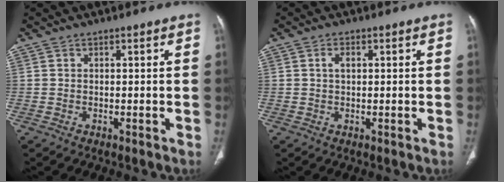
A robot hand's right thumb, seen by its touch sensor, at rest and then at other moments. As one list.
[{"total": 1.9, "force": [0.5, 1.1, 1.5], "torque": [-0.027, 0.006, 0.008]}]